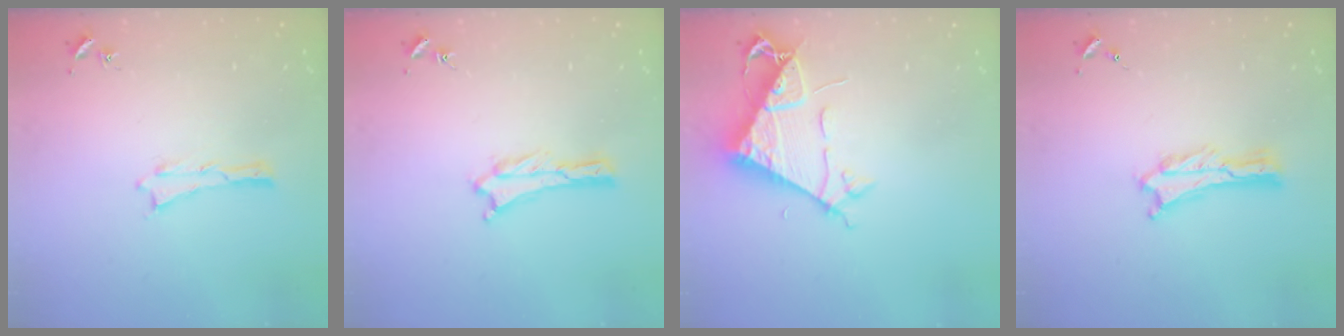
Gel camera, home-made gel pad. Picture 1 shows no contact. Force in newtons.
{"total": 0.0}
{"total": 7.5, "press": 7.5, "slide": 0.7}
{"total": 0.8, "press": 0.7, "slide": 0.2}